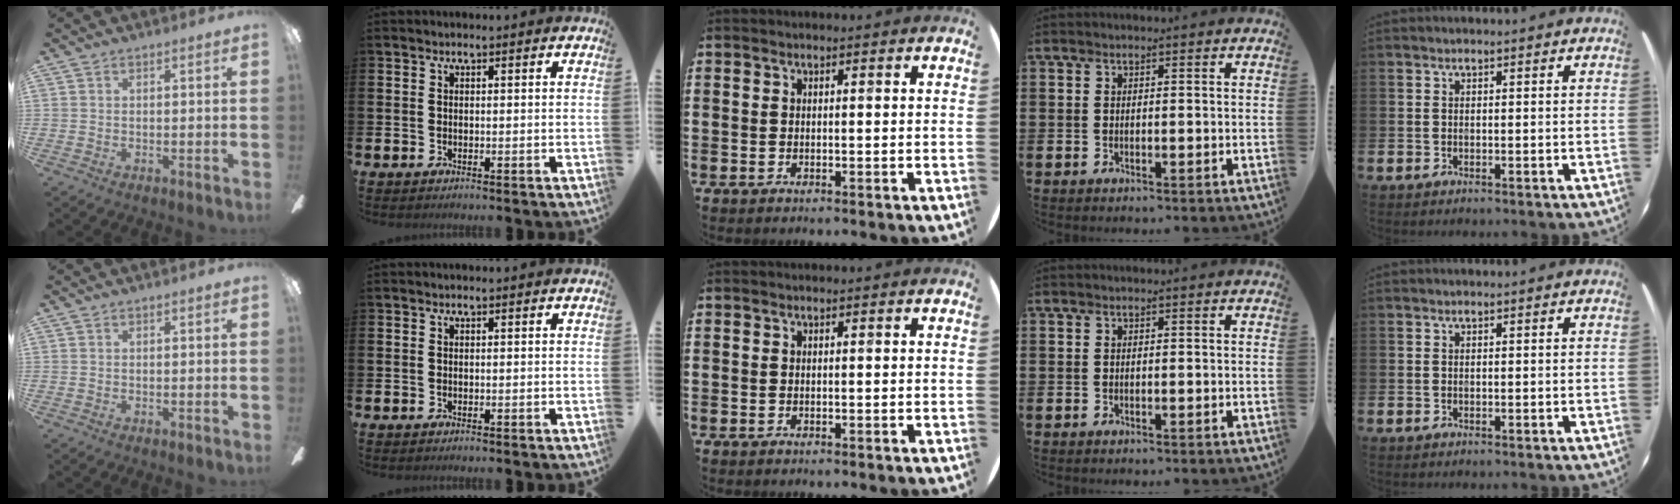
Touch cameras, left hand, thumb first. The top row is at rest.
{}